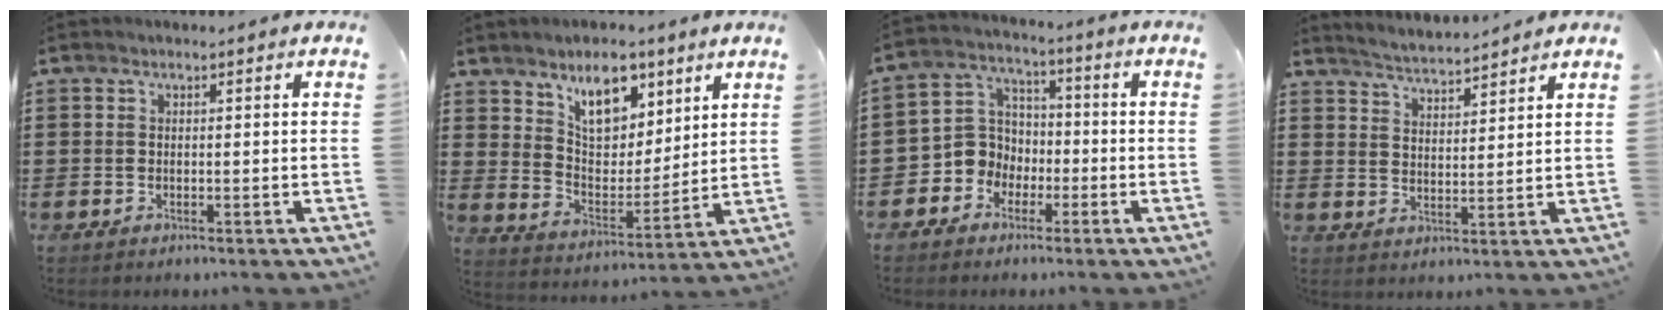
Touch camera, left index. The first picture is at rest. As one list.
[{"total": 9.6, "force": [6.7, 4.9, 4.8], "torque": [-0.083, -0.022, 0.118]}, {"total": 6.5, "force": [-2.4, 5.9, 1.3], "torque": [-0.064, 0.004, -0.052]}, {"total": 3.6, "force": [3.6, -0.5, 0.2], "torque": [-0.019, -0.020, 0.062]}]